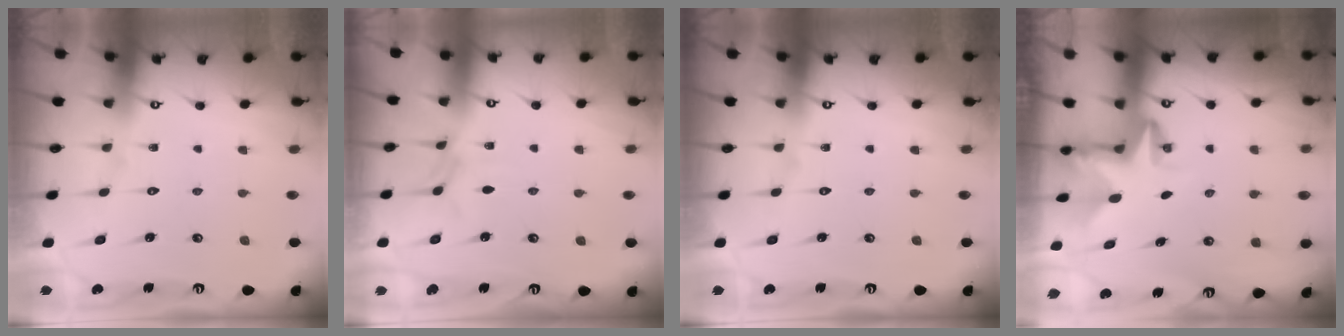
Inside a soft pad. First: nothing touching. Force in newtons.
{"total": 3.3, "press": 3.3, "slide": 0.5}
{"total": 0.0}
{"total": 2.8, "press": 2.8, "slide": 0.2}